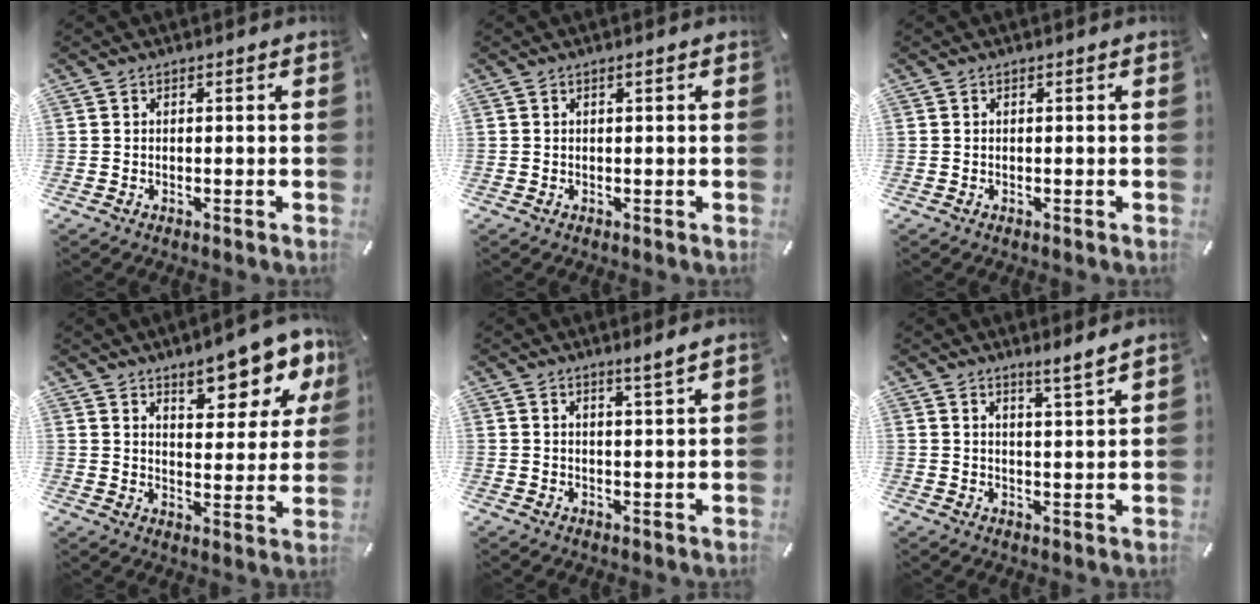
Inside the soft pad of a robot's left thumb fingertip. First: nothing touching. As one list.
[{"total": 0.5, "force": [0.2, 0.0, 0.5], "torque": [-0.009, 0.000, 0.004]}, {"total": 0.0}, {"total": 11.6, "force": [8.9, 4.8, 5.7], "torque": [-0.061, -0.064, 0.153]}, {"total": 2.7, "force": [2.3, -0.5, 1.3], "torque": [-0.028, -0.013, 0.041]}, {"total": 3.9, "force": [3.6, -0.7, 1.3], "torque": [-0.027, -0.028, 0.062]}]